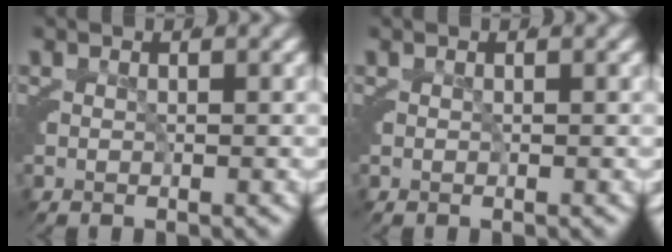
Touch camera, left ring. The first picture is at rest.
{"total": 0.0}